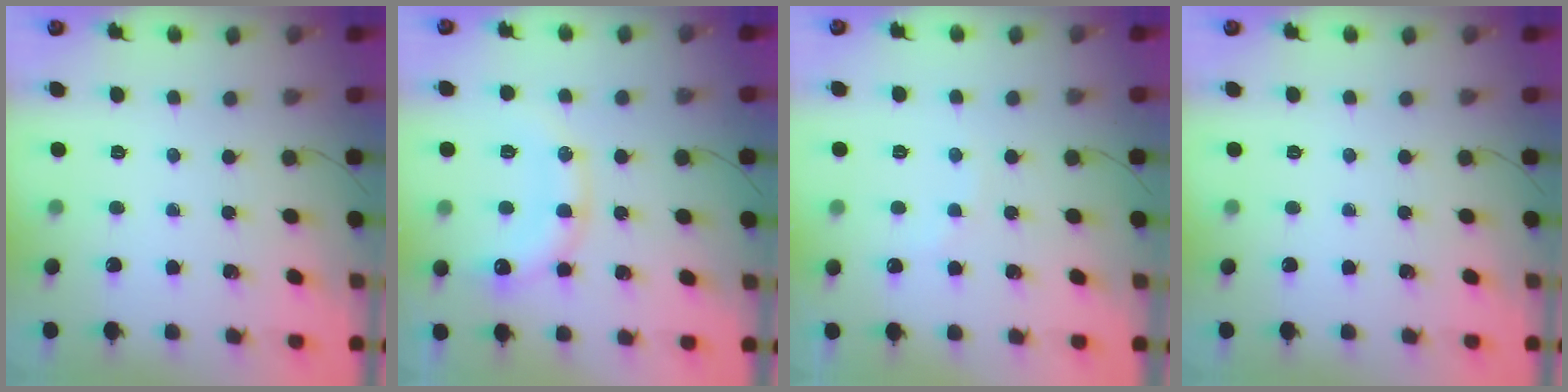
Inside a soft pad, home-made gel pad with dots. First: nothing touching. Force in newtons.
{"total": 14.4, "press": 14.3, "slide": 1.9}
{"total": 5.1, "press": 5.0, "slide": 0.8}
{"total": 0.0}